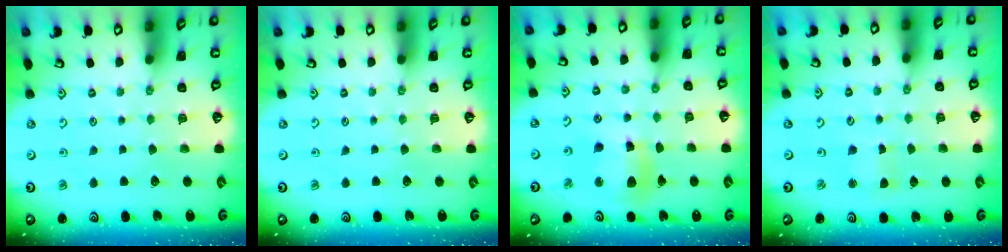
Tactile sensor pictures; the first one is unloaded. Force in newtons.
{"total": 0.0}
{"total": 10.4, "press": 10.2, "slide": 2.0}
{"total": 2.8, "press": 2.8, "slide": 0.2}